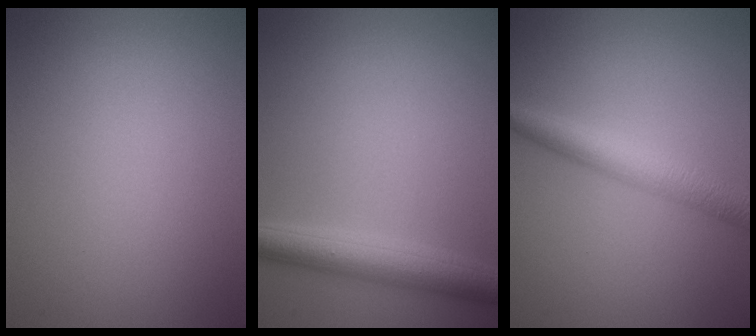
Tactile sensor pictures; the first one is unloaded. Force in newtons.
{"total": 4.3, "press": 4.3, "slide": 0.1}
{"total": 3.9, "press": 3.9, "slide": 0.1}